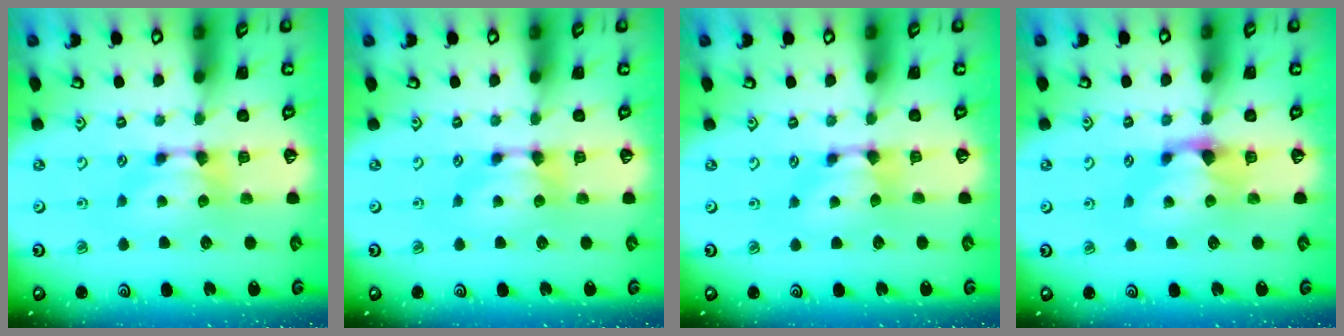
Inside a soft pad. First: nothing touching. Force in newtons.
{"total": 0.0}
{"total": 0.6, "press": 0.3, "slide": 0.5}
{"total": 0.7, "press": 0.4, "slide": 0.6}